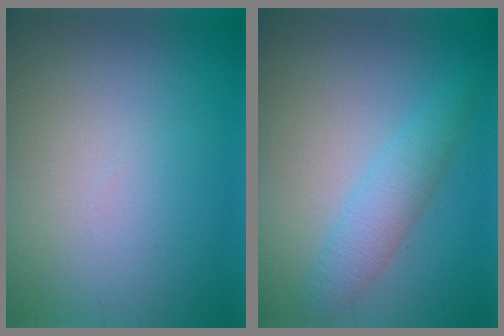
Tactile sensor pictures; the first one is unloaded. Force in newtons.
{"total": 2.9, "press": 2.9, "slide": 0.1}